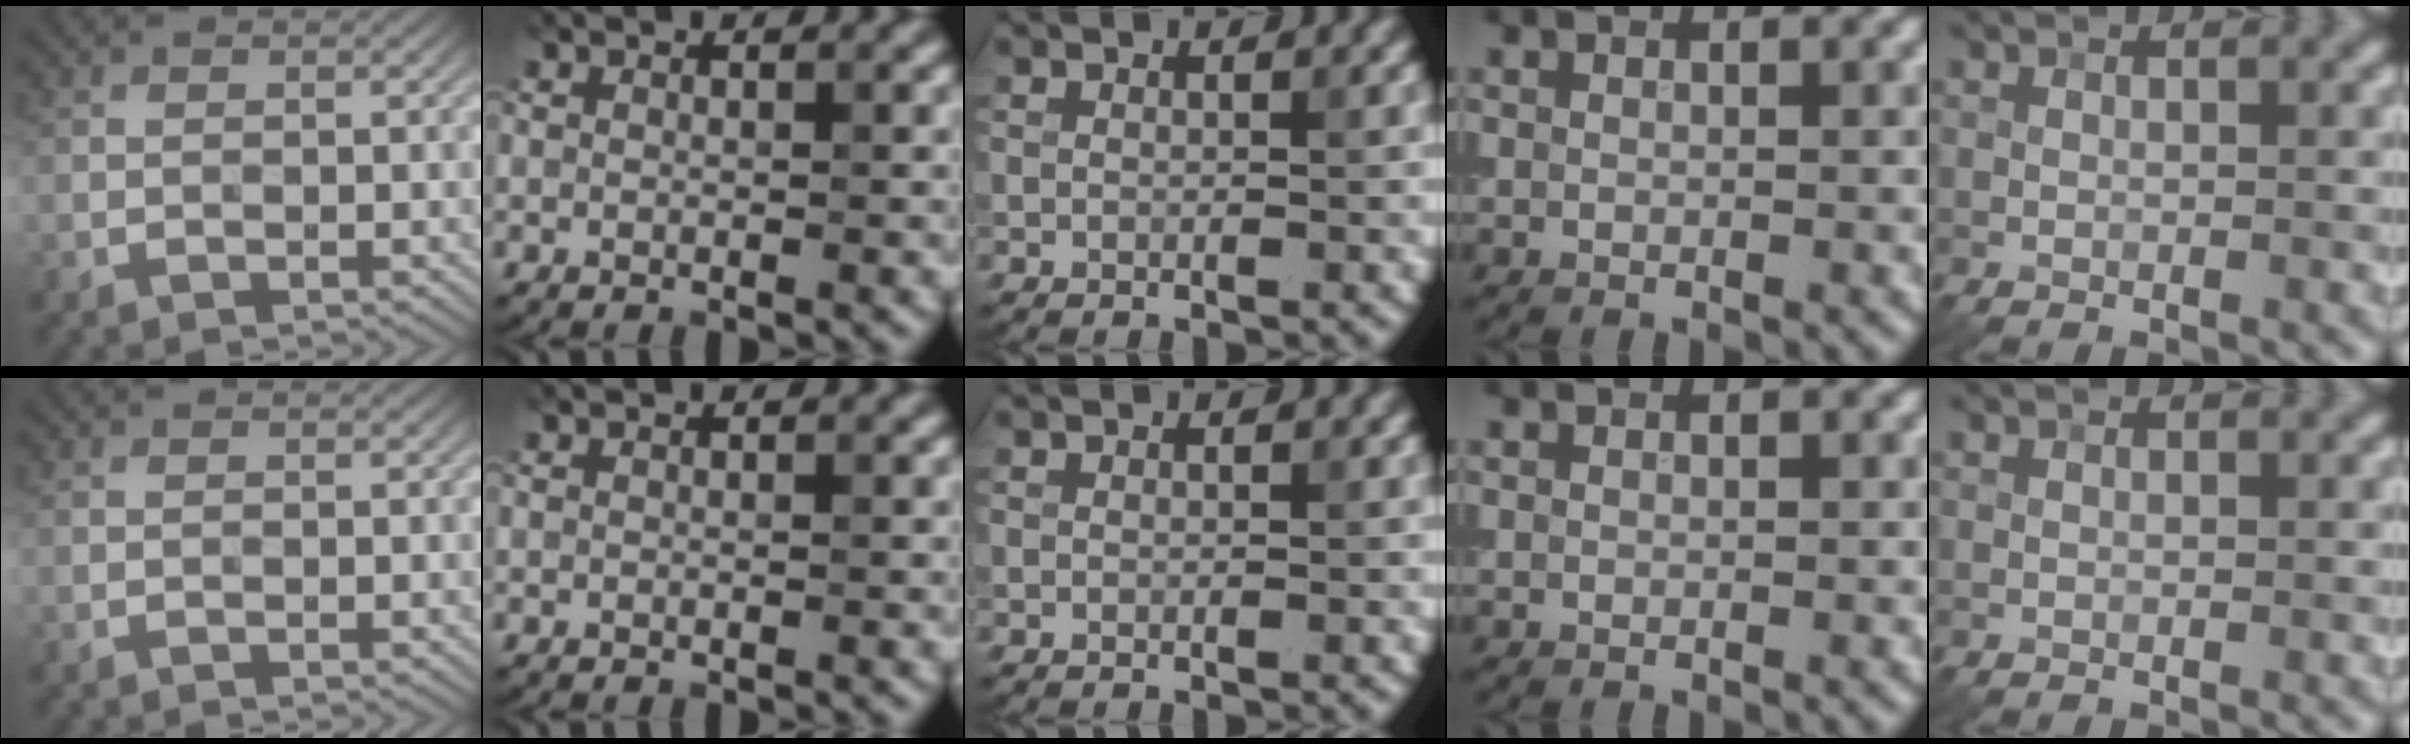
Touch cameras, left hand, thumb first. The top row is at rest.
{}